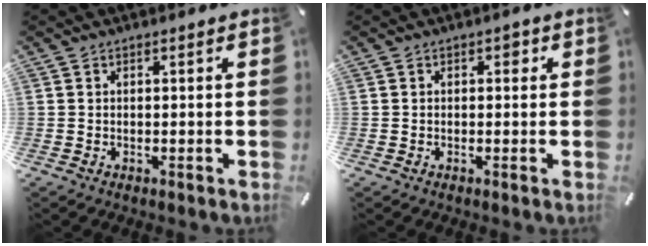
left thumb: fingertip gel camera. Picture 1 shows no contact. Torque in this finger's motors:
{"motor_torque": [0.21, 0.14, 0.07, -0.06, 0.06]}